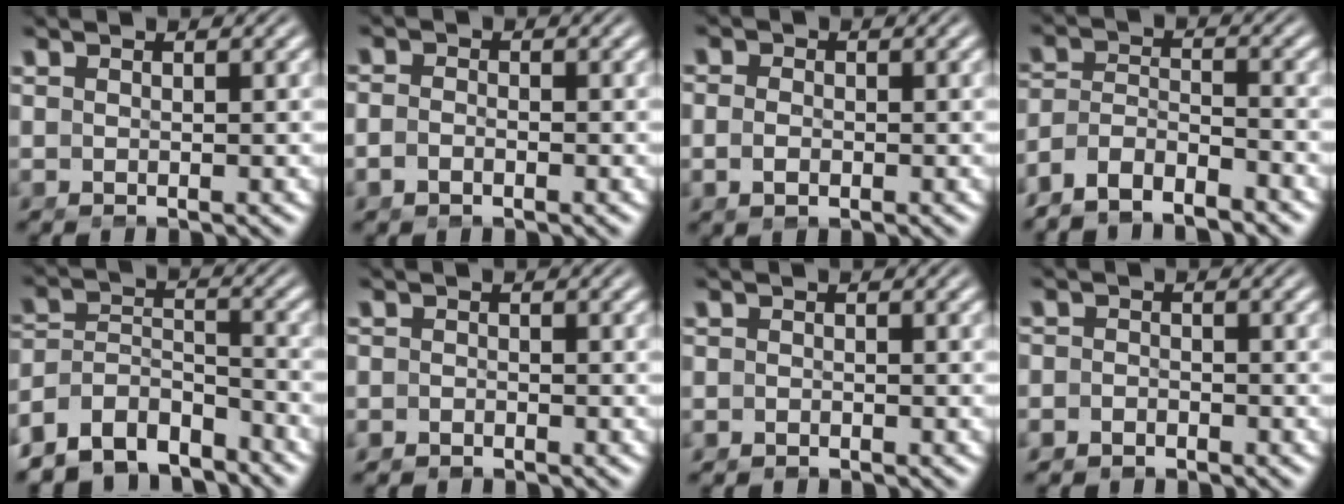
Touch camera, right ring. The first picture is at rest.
{"total": 1.5, "force": [-1.1, 0.8, 0.7], "torque": [-0.018, -0.007, -0.019]}
{"total": 1.5, "force": [-0.7, 0.9, 1.0], "torque": [-0.025, -0.011, -0.008]}
{"total": 7.1, "force": [-4.5, 5.1, 2.1], "torque": [-0.064, -0.028, -0.077]}
{"total": 11.1, "force": [-7.1, 7.5, 3.9], "torque": [-0.107, -0.063, -0.108]}
{"total": 1.6, "force": [-1.5, 0.6, -0.3], "torque": [-0.003, -0.015, -0.021]}
{"total": 1.2, "force": [-1.1, 0.3, -0.2], "torque": [-0.004, -0.013, -0.015]}
{"total": 2.3, "force": [-2.1, 1.1, -0.1], "torque": [-0.005, -0.017, -0.031]}